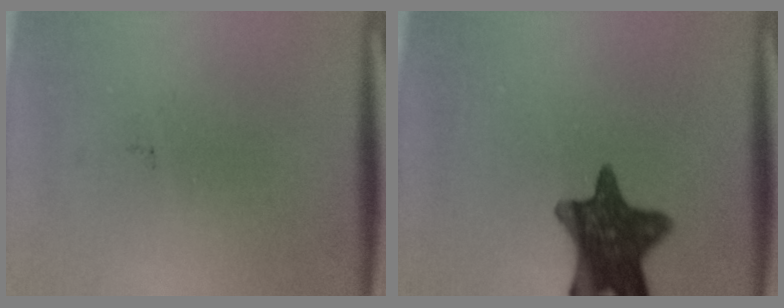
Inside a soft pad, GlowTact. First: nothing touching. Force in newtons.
{"total": 12.8}